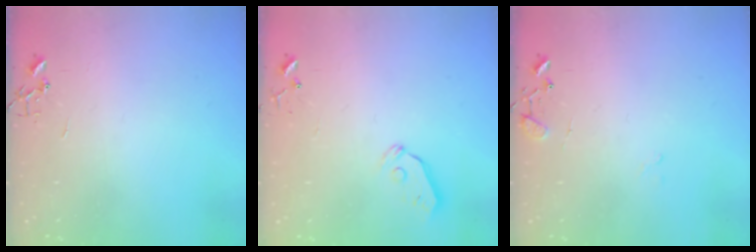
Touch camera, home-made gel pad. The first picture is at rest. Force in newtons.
{"total": 4.9, "press": 4.8, "slide": 0.9}
{"total": 9.3, "press": 9.3, "slide": 0.7}